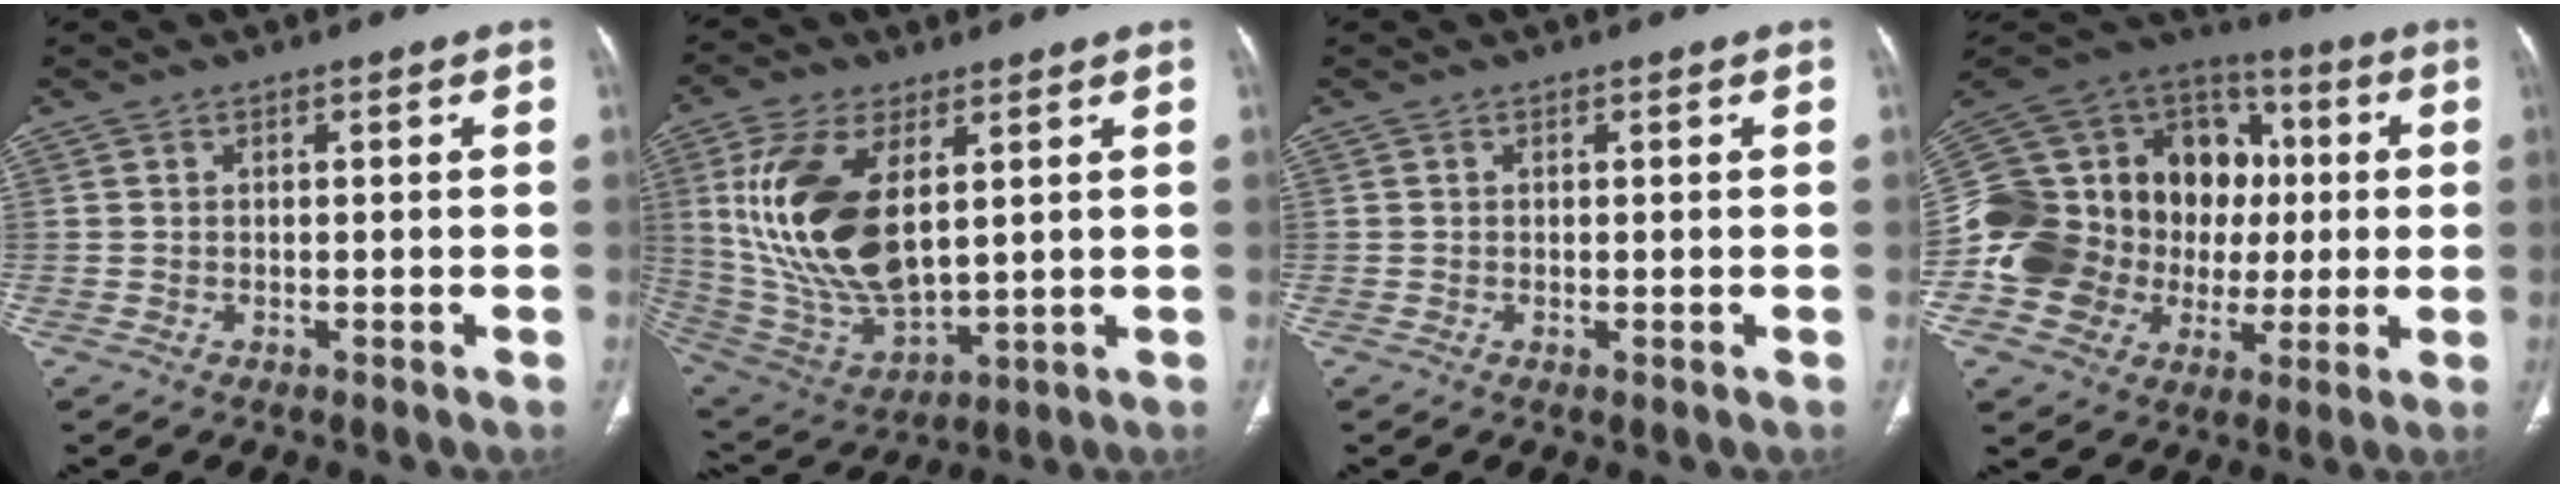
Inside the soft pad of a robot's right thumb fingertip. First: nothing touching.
{"total": 20.1, "force": [4.7, 10.3, 16.7], "torque": [-0.329, -0.027, 0.101]}
{"total": 0.0}
{"total": 30.0, "force": [-0.7, 23.4, 18.8], "torque": [-0.358, 0.057, 0.000]}